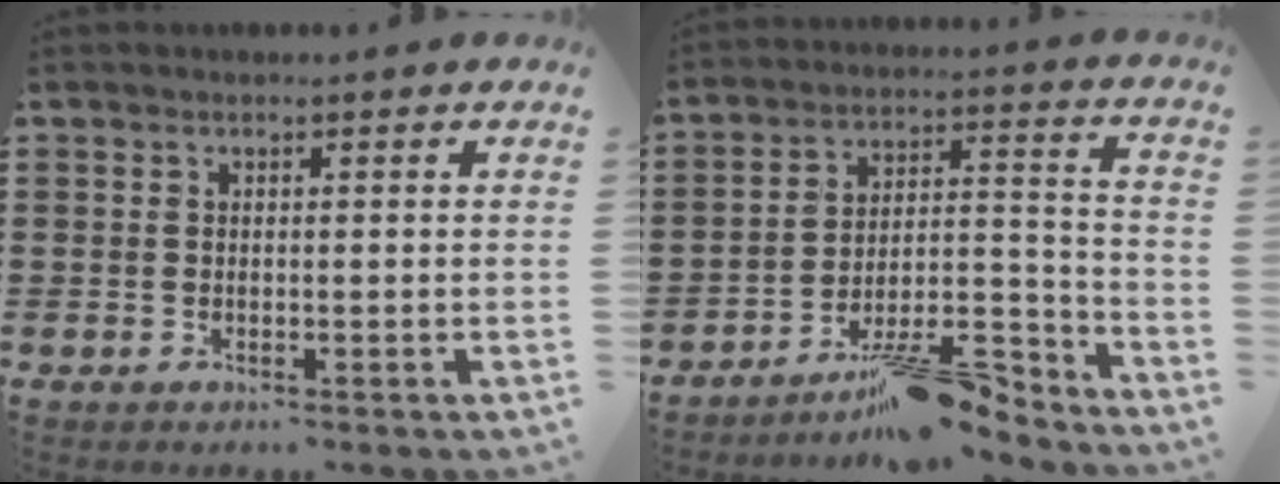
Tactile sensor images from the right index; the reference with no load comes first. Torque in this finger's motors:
{"motor_torque": [1.08, 1.06, 0.31, 0.13]}